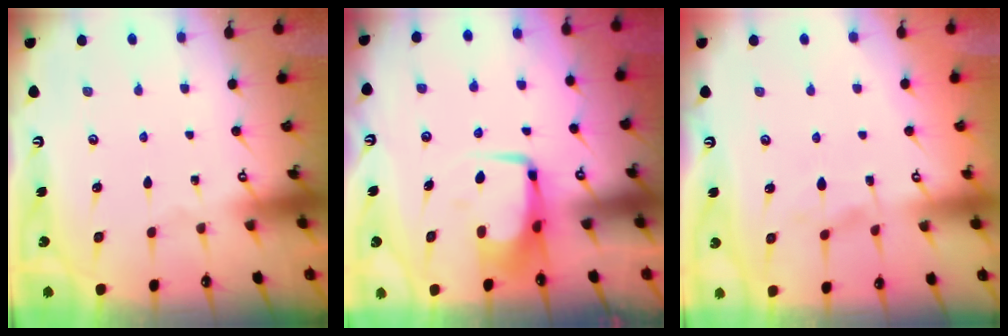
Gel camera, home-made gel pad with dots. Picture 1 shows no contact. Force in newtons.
{"total": 7.5, "press": 7.3, "slide": 1.5}
{"total": 2.4, "press": 2.3, "slide": 0.7}